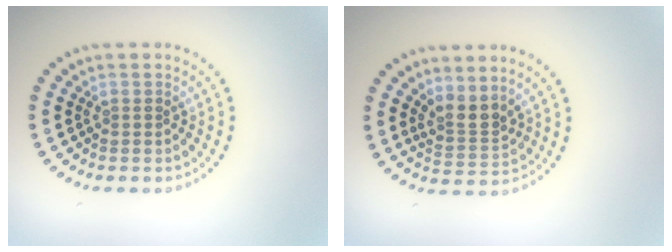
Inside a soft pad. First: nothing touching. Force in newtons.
{"total": 2.6, "press": 1.9, "slide": 1.8}